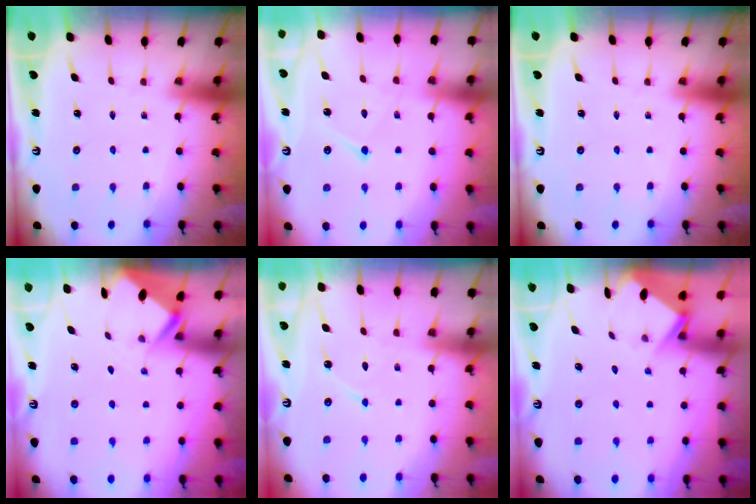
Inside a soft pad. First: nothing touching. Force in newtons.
{"total": 10.4, "press": 10.4, "slide": 1.0}
{"total": 0.0}
{"total": 2.9, "press": 2.9, "slide": 0.1}
{"total": 7.4, "press": 7.3, "slide": 0.7}
{"total": 3.9, "press": 3.9, "slide": 0.4}